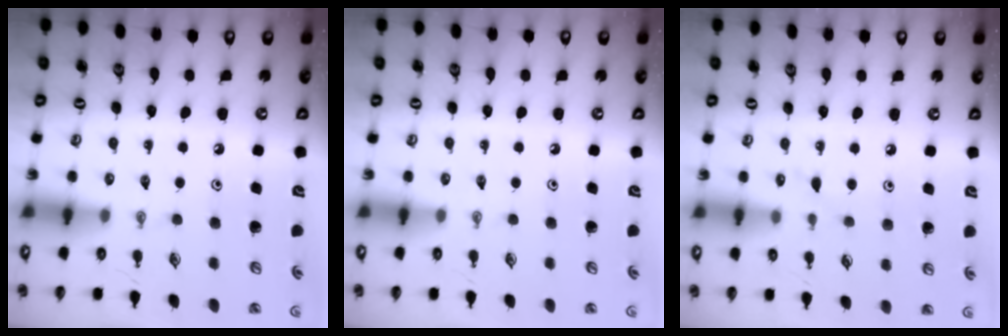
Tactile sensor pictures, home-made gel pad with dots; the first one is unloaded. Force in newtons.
{"total": 0.0}
{"total": 5.6, "press": 5.6, "slide": 0.6}